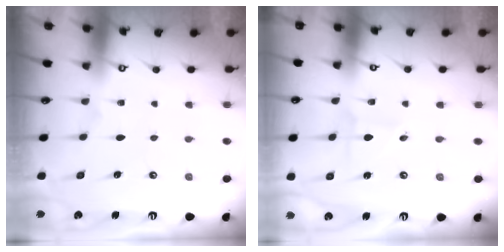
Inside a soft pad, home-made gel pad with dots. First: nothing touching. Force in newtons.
{"total": 1.8, "press": 1.8, "slide": 0.1}